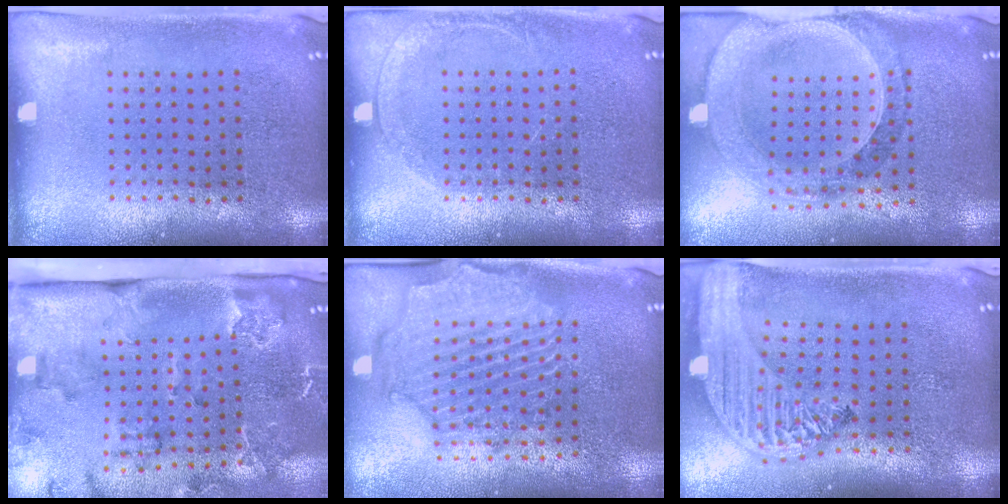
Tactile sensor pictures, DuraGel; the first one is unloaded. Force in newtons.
{"total": 1.2, "press": 1.1, "slide": 0.1}
{"total": 1.4, "press": 1.4, "slide": 0.3}
{"total": 2.5, "press": 2.3, "slide": 0.9}
{"total": 2.2, "press": 2.1, "slide": 0.8}
{"total": 3.0, "press": 2.4, "slide": 1.9}